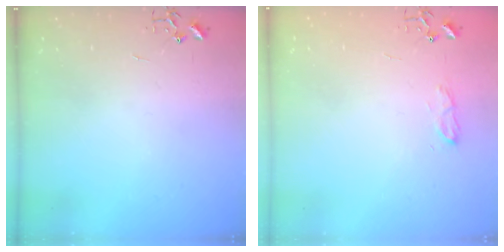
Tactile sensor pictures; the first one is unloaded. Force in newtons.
{"total": 7.9, "press": 7.8, "slide": 0.9}